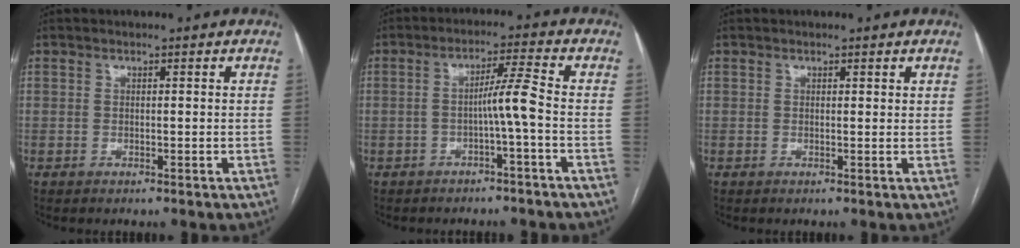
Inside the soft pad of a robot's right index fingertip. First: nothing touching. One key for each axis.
{"total": 4.8, "fx": -1.6, "fy": -0.8, "fz": 4.5, "tx": -0.076, "ty": 0.012, "tz": -0.026}
{"total": 0.7, "fx": 0.5, "fy": 0.2, "fz": 0.4, "tx": -0.004, "ty": -0.001, "tz": 0.004}